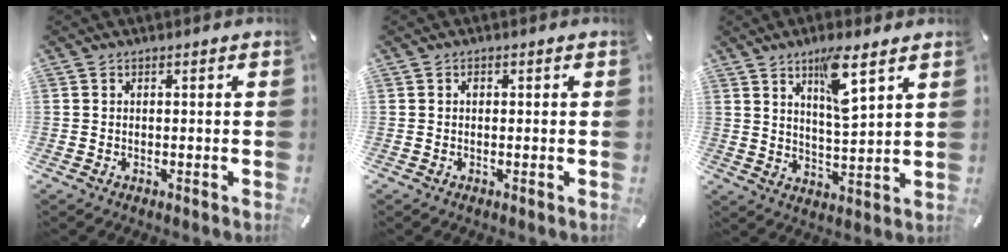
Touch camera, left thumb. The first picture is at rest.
{"total": 0.7, "force": [0.1, 0.5, 0.4], "torque": [-0.009, 0.002, 0.001]}
{"total": 9.4, "force": [5.9, 2.1, 7.1], "torque": [-0.120, -0.029, 0.096]}